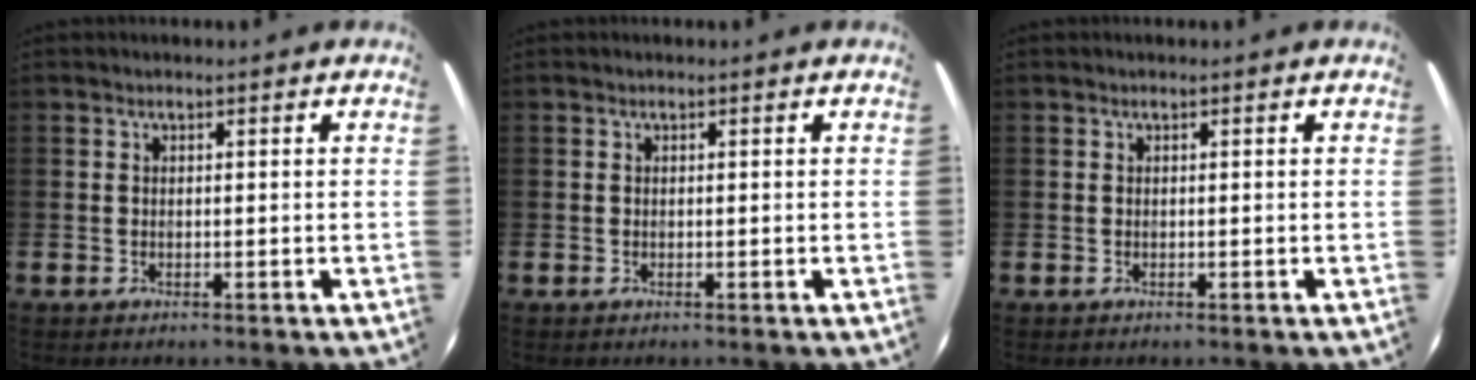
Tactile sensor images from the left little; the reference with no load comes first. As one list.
[{"total": 0.0}, {"total": 0.0}]